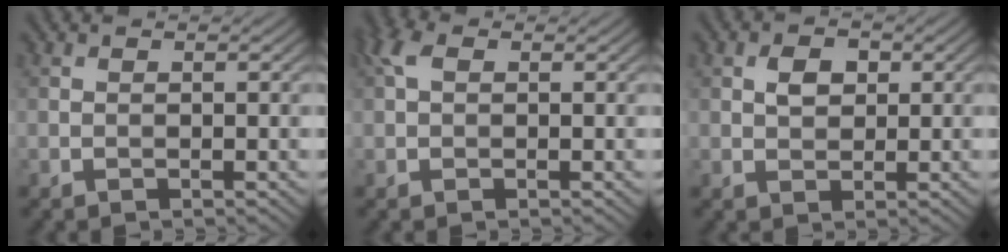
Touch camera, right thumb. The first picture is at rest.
{"total": 2.8, "force": [0.9, 1.7, 2.0], "torque": [-0.048, 0.010, 0.011]}
{"total": 2.7, "force": [0.7, 1.8, 1.8], "torque": [-0.037, 0.003, 0.011]}